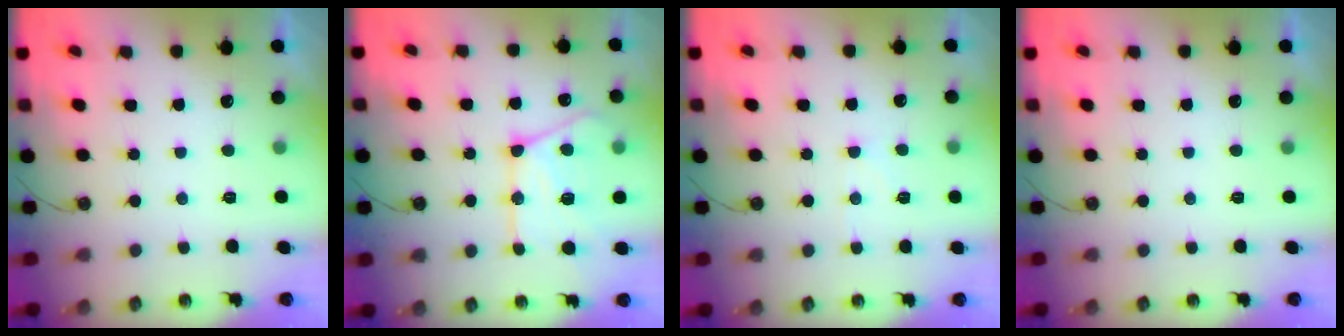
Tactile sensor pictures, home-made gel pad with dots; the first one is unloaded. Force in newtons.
{"total": 17.7, "press": 17.6, "slide": 1.6}
{"total": 5.4, "press": 5.4, "slide": 0.6}
{"total": 0.0}